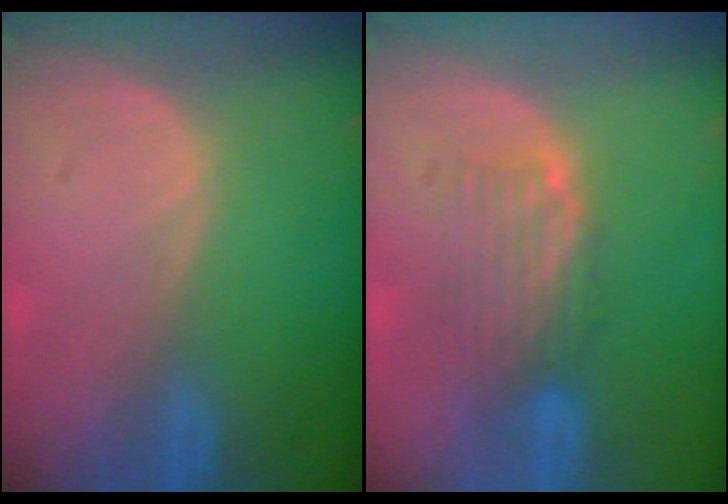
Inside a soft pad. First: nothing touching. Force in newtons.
{"total": 5.1, "press": 4.3, "slide": 2.7}